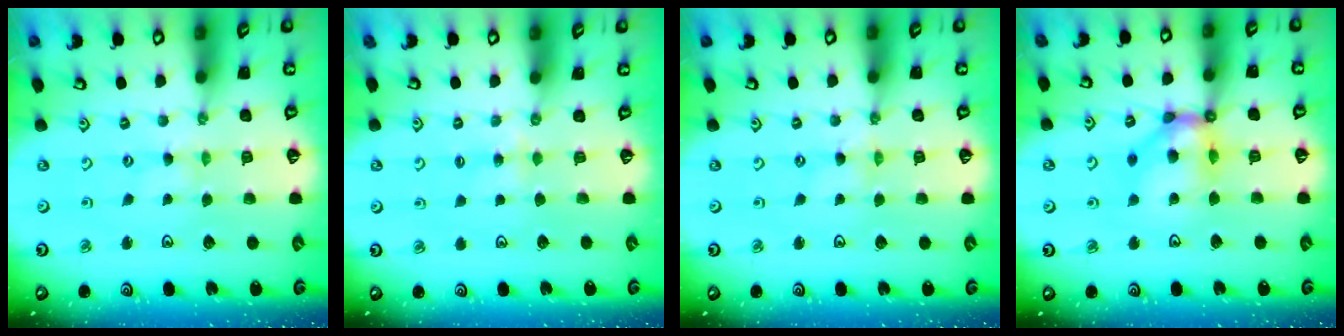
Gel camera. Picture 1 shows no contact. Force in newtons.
{"total": 3.0, "press": 3.0, "slide": 0.5}
{"total": 0.0}
{"total": 11.9, "press": 11.8, "slide": 1.7}